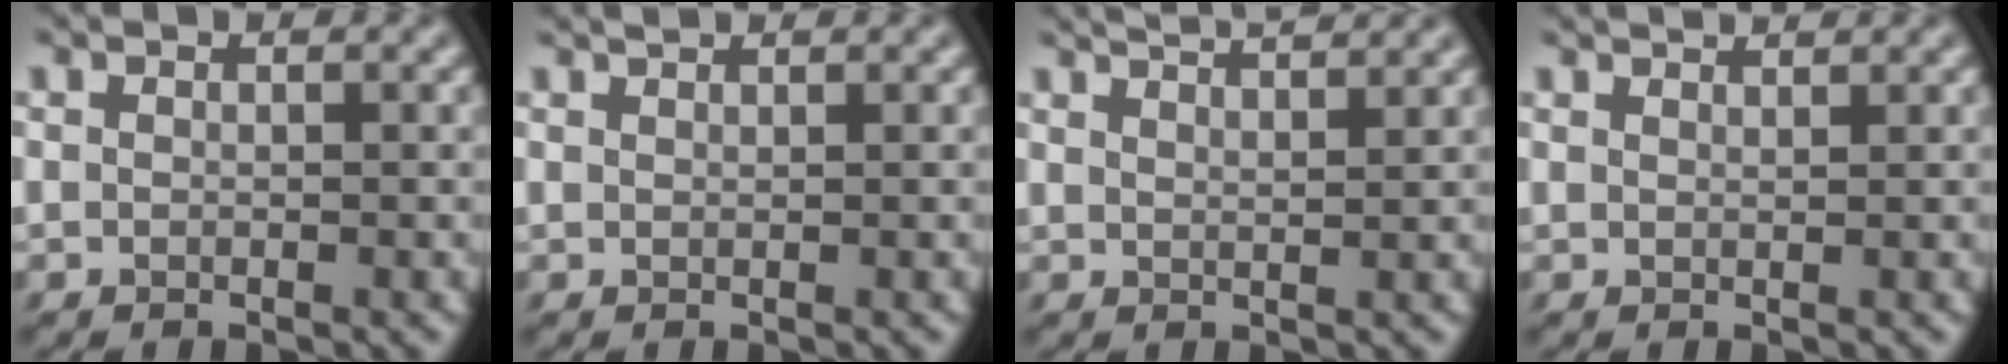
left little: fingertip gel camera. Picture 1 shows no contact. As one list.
[{"total": 1.1, "force": [1.1, -0.3, 0.1], "torque": [-0.006, 0.008, 0.024]}, {"total": 4.9, "force": [4.5, 0.3, 2.0], "torque": [-0.045, 0.025, 0.054]}, {"total": 2.1, "force": [2.0, -0.2, 0.5], "torque": [-0.013, 0.015, 0.026]}]